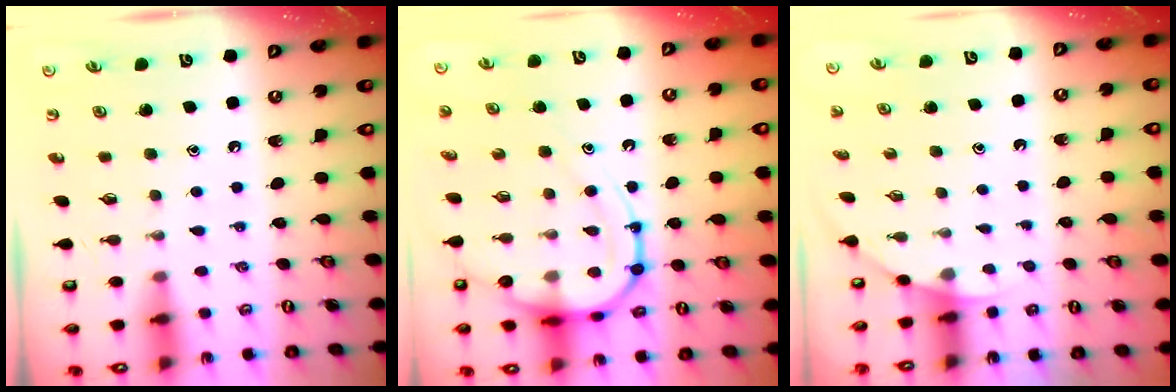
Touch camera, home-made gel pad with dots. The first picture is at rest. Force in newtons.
{"total": 14.9, "press": 14.8, "slide": 1.6}
{"total": 2.6, "press": 2.6, "slide": 0.1}